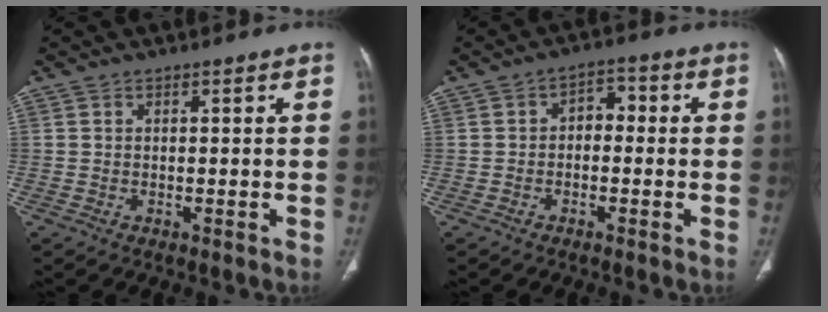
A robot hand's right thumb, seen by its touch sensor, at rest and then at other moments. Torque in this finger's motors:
{"motor_torque": [-0.41, 0.31, -0.16, 0.01, 0.09]}